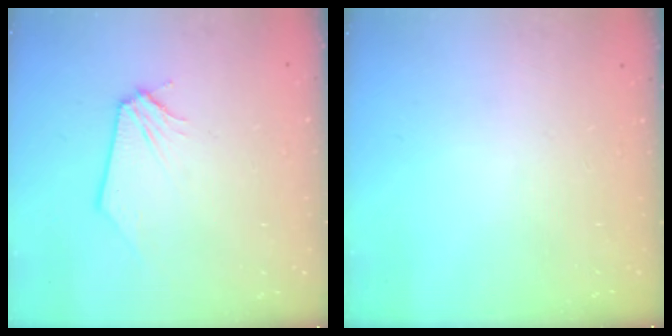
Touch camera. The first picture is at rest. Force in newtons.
{"total": 0.0}